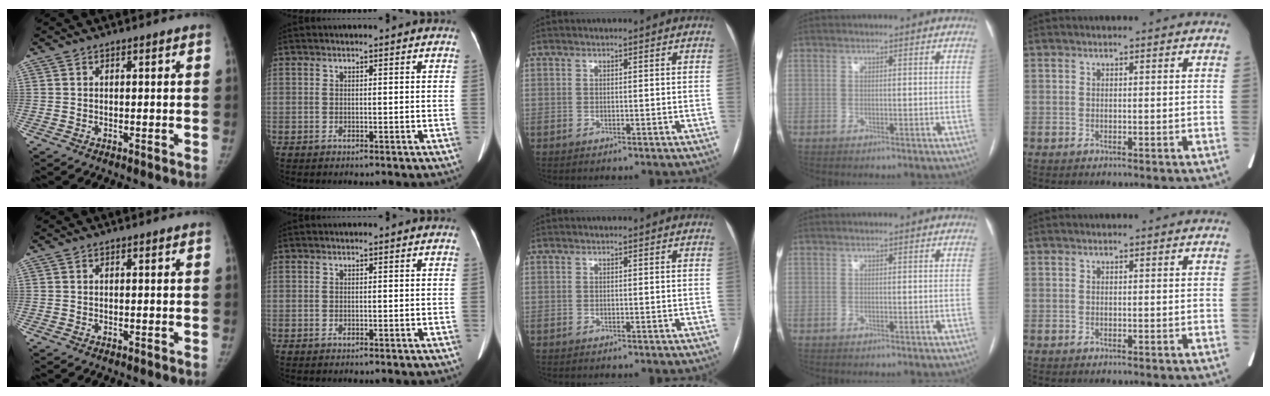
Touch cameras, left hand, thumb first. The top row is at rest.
{}